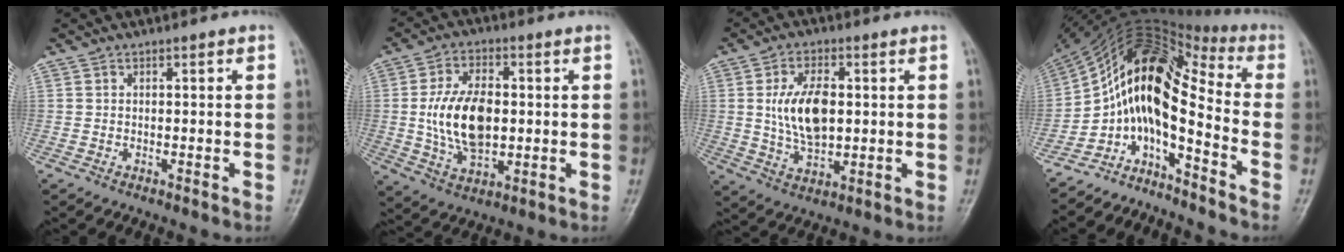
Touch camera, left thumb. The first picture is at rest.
{"total": 12.8, "force": [0.4, 7.3, 10.5], "torque": [-0.186, 0.000, 0.015]}
{"total": 10.1, "force": [1.3, 5.3, 8.5], "torque": [-0.151, -0.006, 0.031]}
{"total": 14.6, "force": [-5.6, 6.0, 12.1], "torque": [-0.207, 0.106, -0.108]}